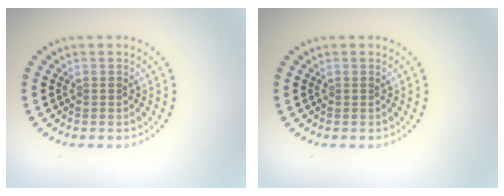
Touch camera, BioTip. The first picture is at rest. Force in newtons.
{"total": 0.0}